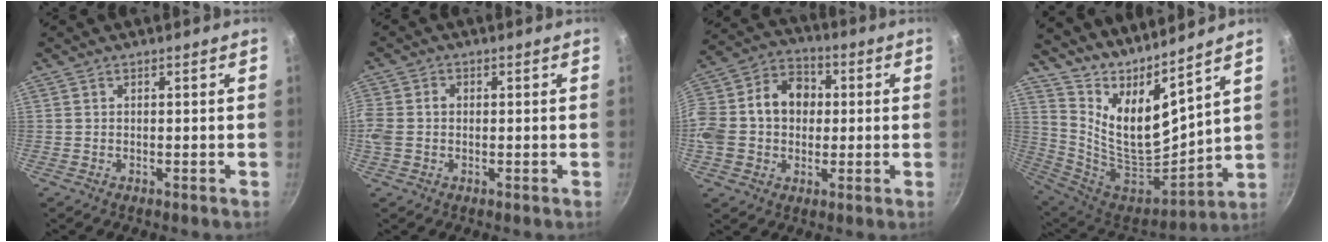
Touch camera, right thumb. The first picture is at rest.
{"total": 5.6, "force": [-0.3, 4.4, 3.5], "torque": [-0.081, 0.007, -0.016]}
{"total": 18.5, "force": [0.9, 14.6, 11.3], "torque": [-0.204, 0.047, 0.003]}
{"total": 15.4, "force": [11.3, 3.6, 9.8], "torque": [-0.160, -0.133, 0.225]}